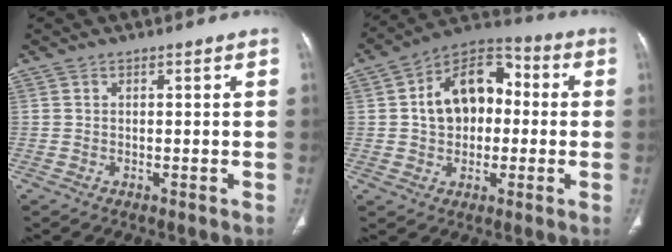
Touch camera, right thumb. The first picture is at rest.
{"total": 14.8, "force": [1.0, 10.4, 10.5], "torque": [-0.131, 0.034, 0.005]}